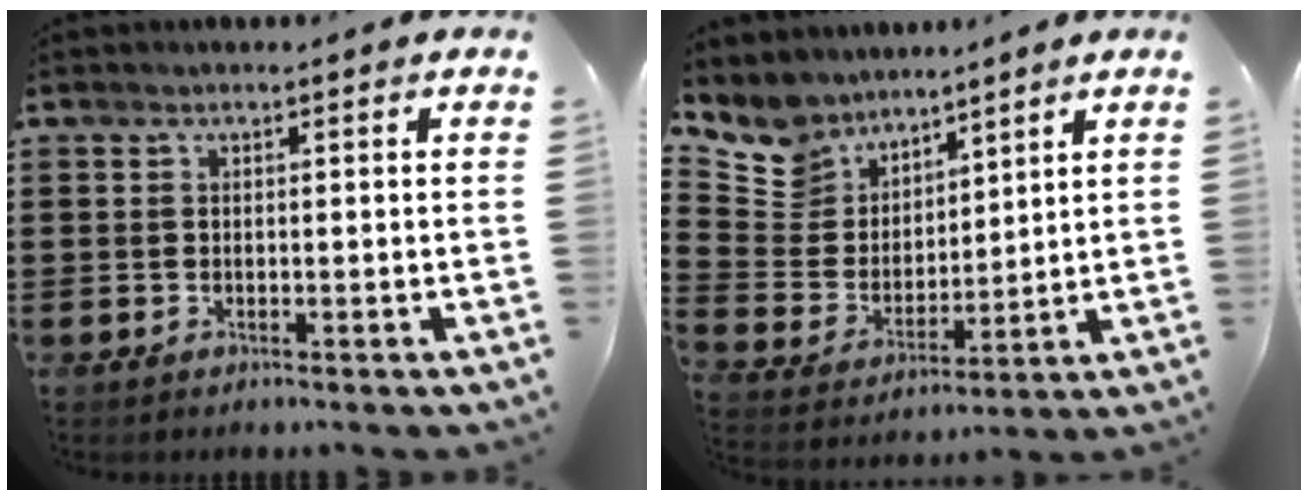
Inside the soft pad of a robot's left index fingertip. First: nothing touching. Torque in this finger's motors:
{"motor_torque": [-1.12, 1.01, -0.52, -0.21]}